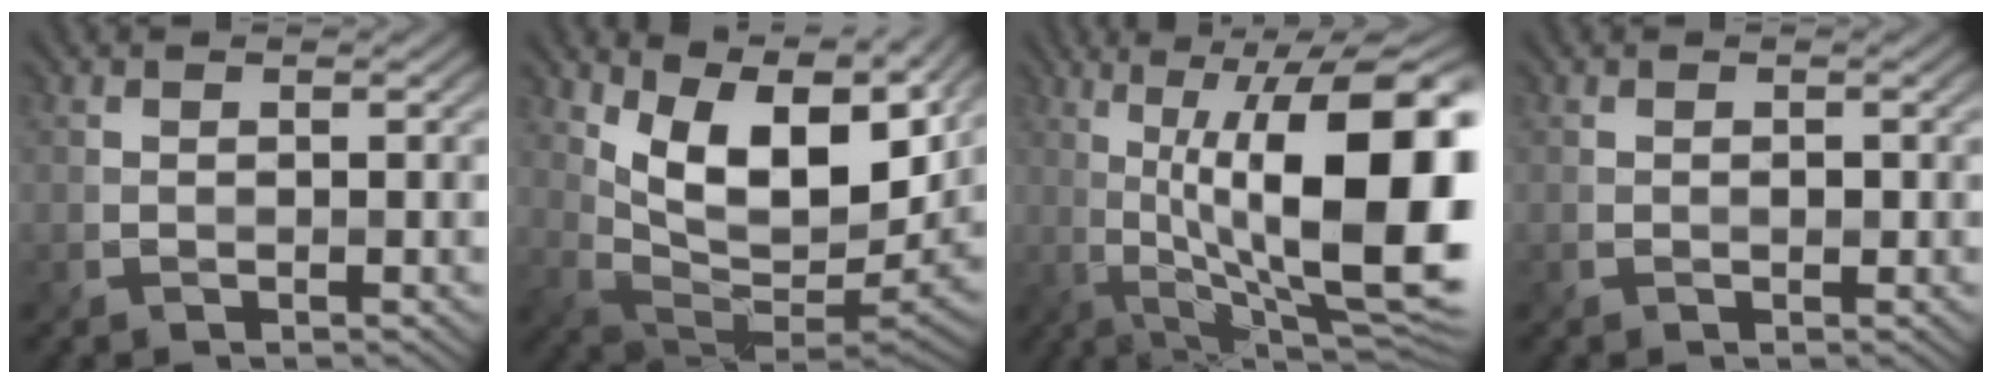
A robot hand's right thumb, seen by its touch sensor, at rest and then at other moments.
{"total": 13.8, "force": [7.4, 6.3, 9.8], "torque": [-0.199, 0.009, 0.137]}
{"total": 17.8, "force": [1.6, 5.3, 16.9], "torque": [-0.253, 0.019, 0.035]}
{"total": 0.5, "force": [-0.1, 0.4, 0.4], "torque": [-0.007, -0.003, -0.002]}